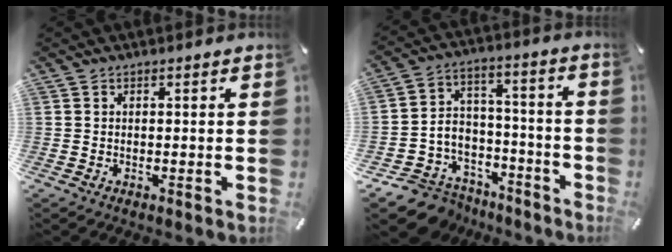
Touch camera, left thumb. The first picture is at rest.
{"total": 10.7, "force": [-7.5, 7.4, 1.4], "torque": [-0.019, 0.045, -0.129]}